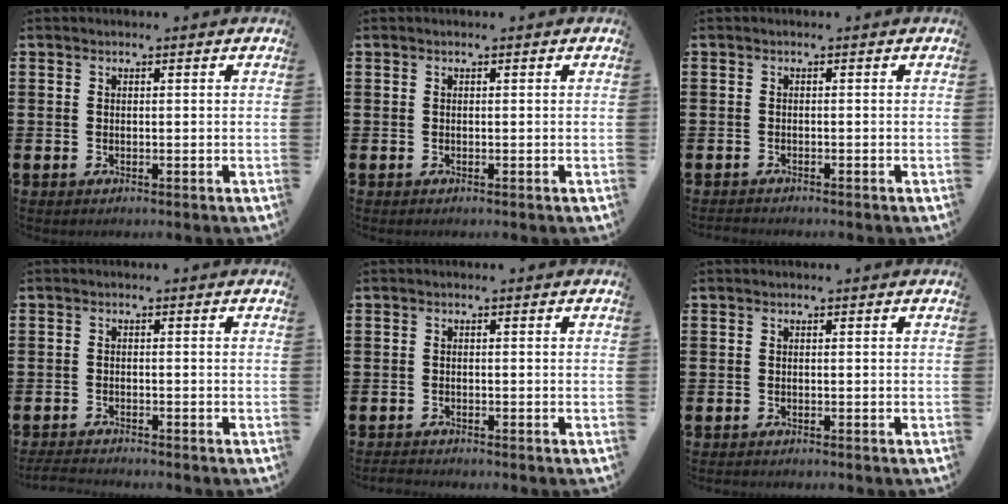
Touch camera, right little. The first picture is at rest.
{"total": 0.5, "force": [0.5, -0.1, -0.1], "torque": [0.003, 0.001, 0.010]}
{"total": 0.0}
{"total": 1.6, "force": [-1.6, 0.0, 0.3], "torque": [-0.007, 0.003, -0.032]}
{"total": 1.0, "force": [-0.9, 0.1, 0.2], "torque": [-0.006, 0.000, -0.019]}
{"total": 0.0}